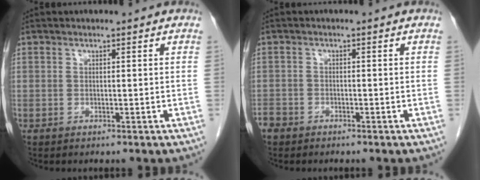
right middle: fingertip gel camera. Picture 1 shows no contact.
{"total": 2.4, "force": [-1.9, 1.3, 0.4], "torque": [-0.012, 0.002, -0.036]}